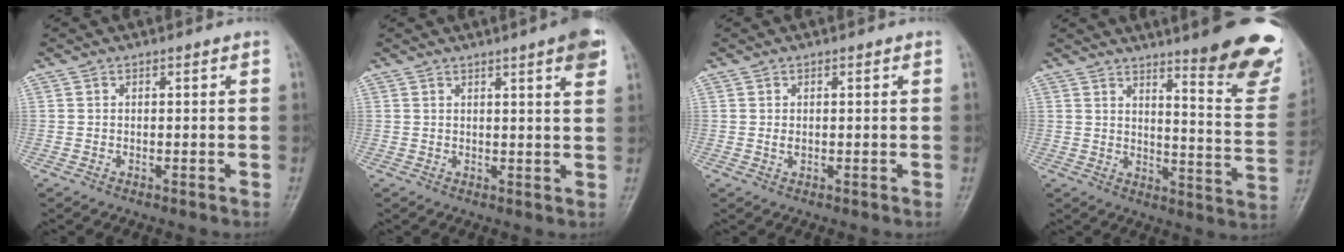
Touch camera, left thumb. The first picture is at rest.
{"total": 5.9, "force": [3.3, 0.6, 4.9], "torque": [-0.054, -0.008, 0.039]}
{"total": 1.2, "force": [0.2, 0.7, 0.9], "torque": [-0.012, 0.000, 0.006]}
{"total": 19.4, "force": [13.8, 3.3, 13.2], "torque": [-0.134, -0.102, 0.174]}